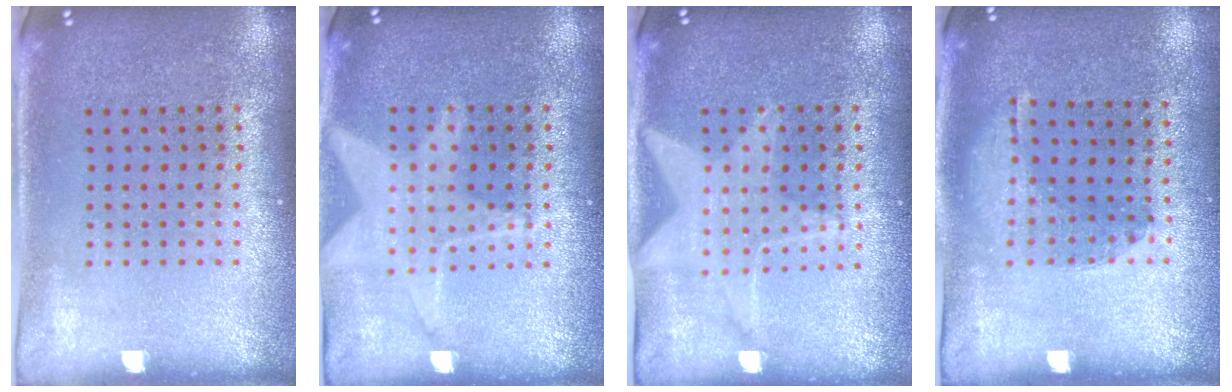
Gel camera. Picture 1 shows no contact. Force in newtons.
{"total": 1.3, "press": 1.2, "slide": 0.4}
{"total": 1.5, "press": 1.5, "slide": 0.3}
{"total": 1.2, "press": 0.8, "slide": 0.9}